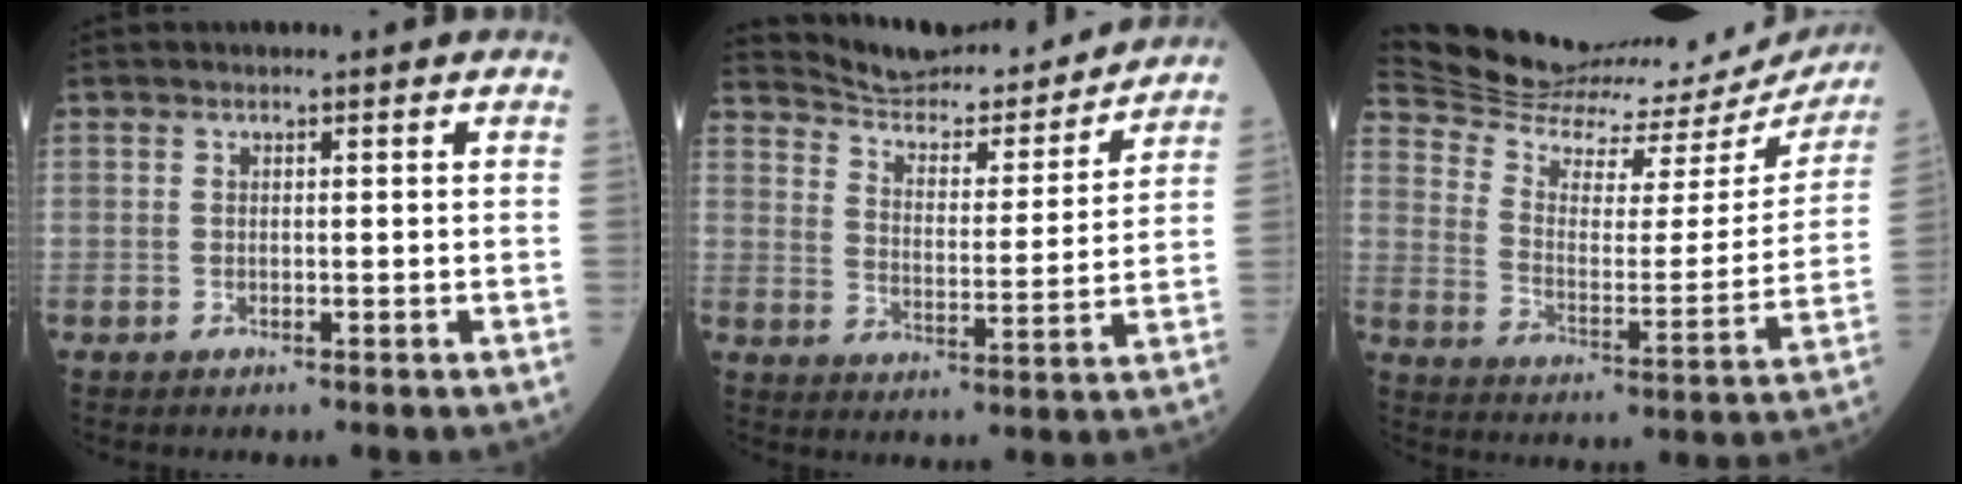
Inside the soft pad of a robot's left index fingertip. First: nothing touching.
{"total": 16.4, "force": [15.8, 2.1, 3.7], "torque": [-0.059, -0.016, 0.225]}
{"total": 29.0, "force": [27.7, 5.2, 6.6], "torque": [-0.125, -0.085, 0.362]}